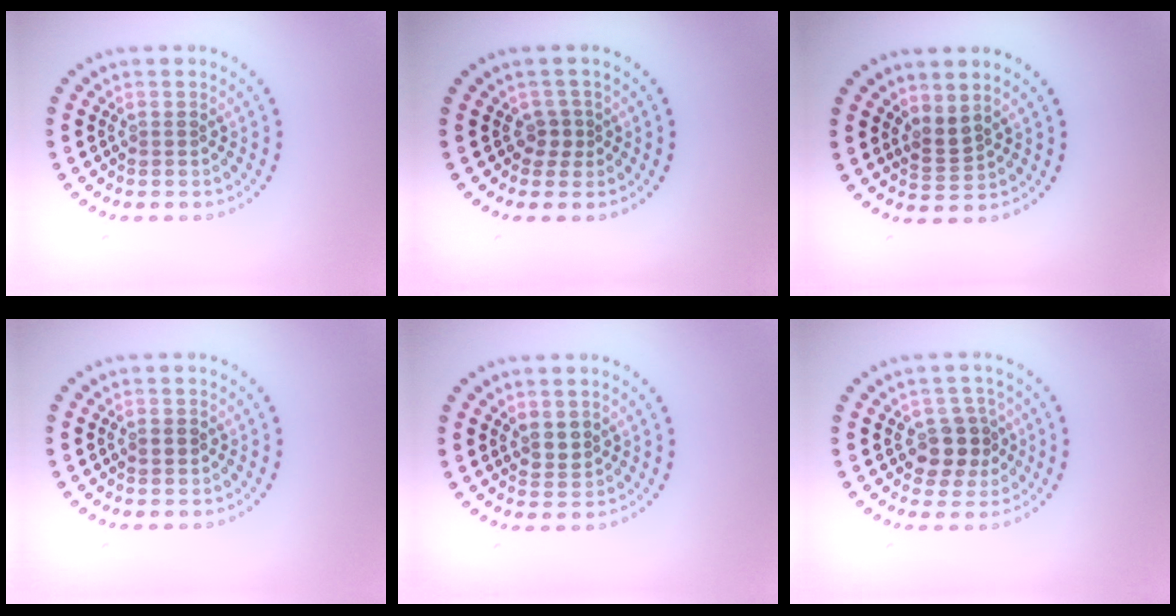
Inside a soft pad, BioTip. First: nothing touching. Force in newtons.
{"total": 1.3, "press": 1.1, "slide": 0.7}
{"total": 1.8, "press": 1.4, "slide": 1.1}
{"total": 1.3, "press": 1.3, "slide": 0.2}
{"total": 1.5, "press": 1.4, "slide": 0.7}
{"total": 3.6, "press": 3.4, "slide": 1.3}